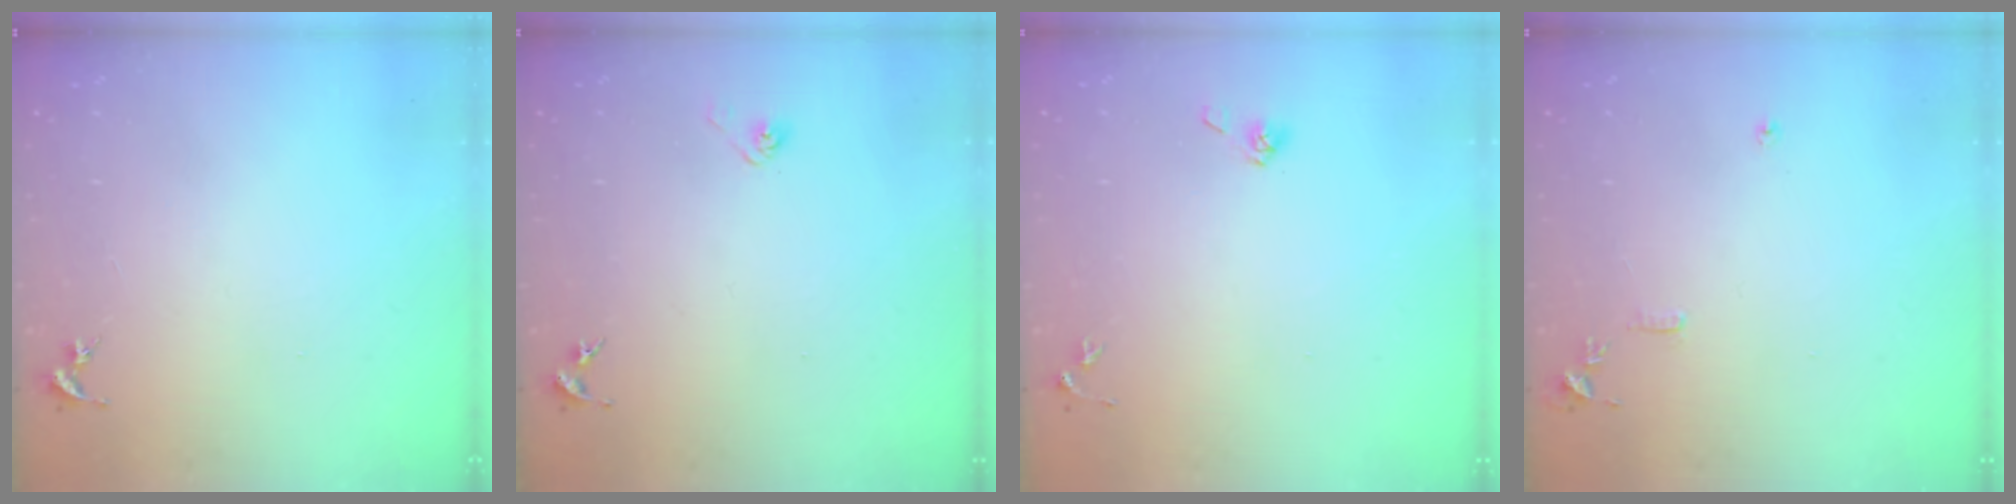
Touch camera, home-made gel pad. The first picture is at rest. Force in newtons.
{"total": 3.8, "press": 3.7, "slide": 1.0}
{"total": 3.9, "press": 3.5, "slide": 1.7}
{"total": 7.8, "press": 7.8, "slide": 0.8}